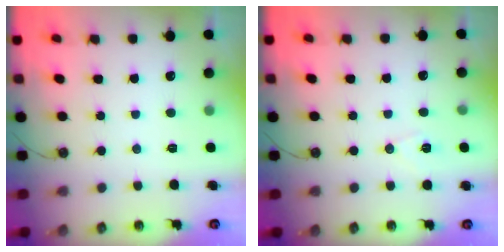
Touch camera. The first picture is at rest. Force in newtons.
{"total": 6.1, "press": 4.9, "slide": 3.6}